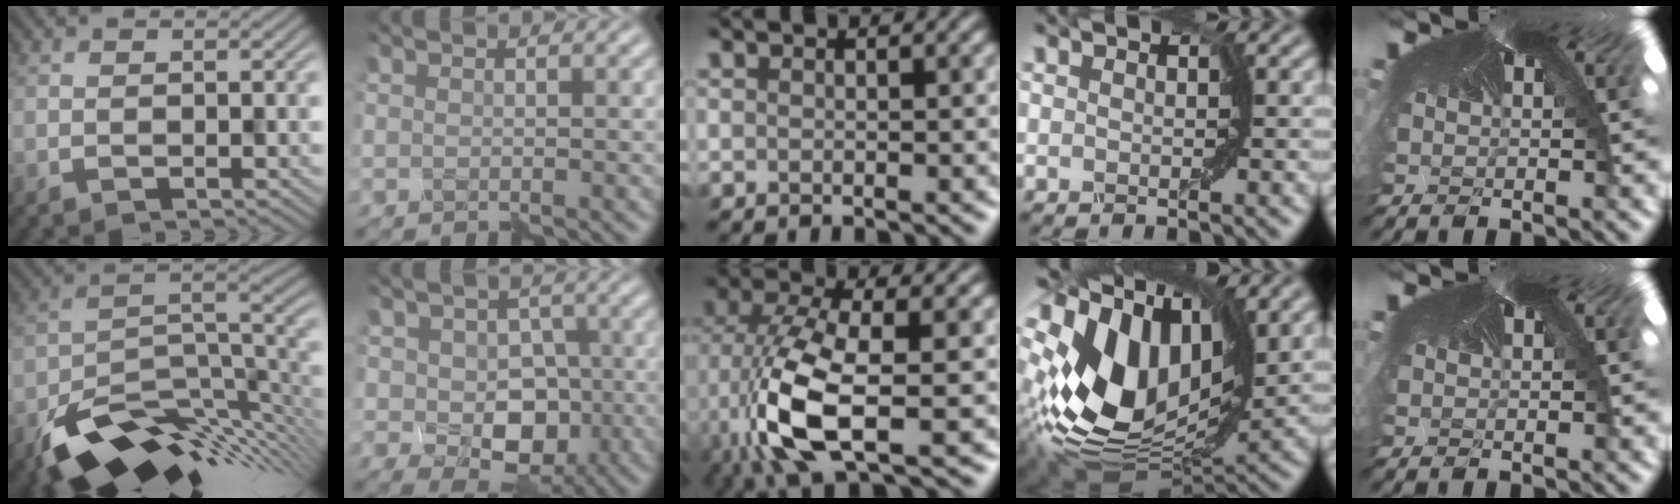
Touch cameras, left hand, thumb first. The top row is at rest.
{"thumb": {"total": 12.1, "force": [-6.6, 5.7, 8.4], "torque": [-0.152, -0.028, -0.094]}, "index": {"total": 5.6, "force": [-1.4, 4.2, 3.3], "torque": [-0.051, -0.006, -0.026]}, "middle": {"total": 9.0, "force": [-1.5, 3.7, 8.0], "torque": [-0.193, -0.004, -0.035]}, "ring": {"total": 12.9, "force": [1.3, 8.3, 9.8], "torque": [-0.221, -0.010, 0.028]}}